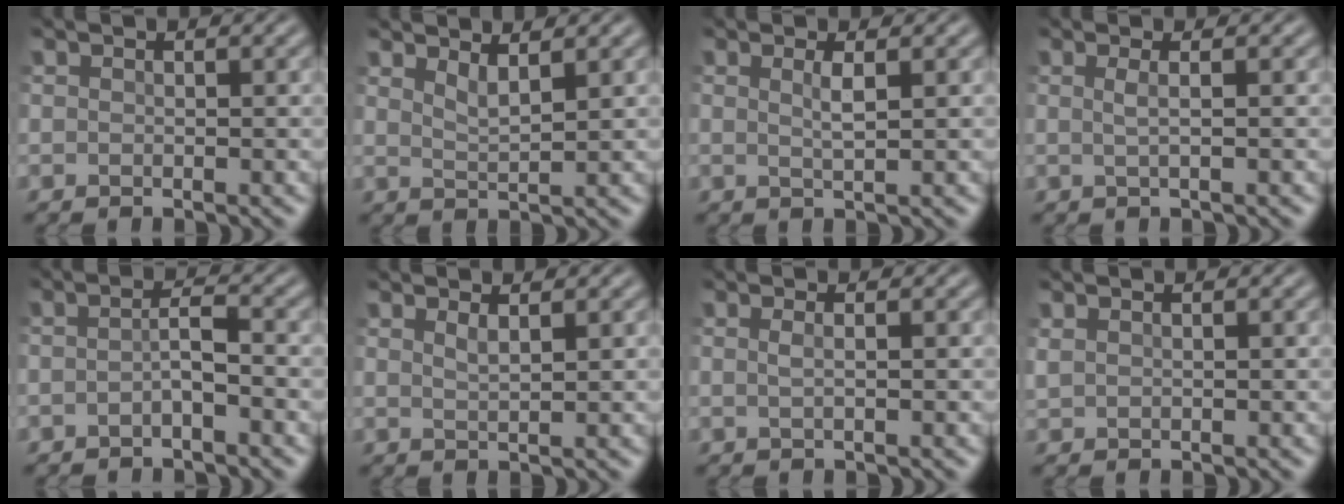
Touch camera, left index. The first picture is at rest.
{"total": 2.0, "force": [1.4, 0.5, 1.3], "torque": [-0.020, -0.005, 0.022]}
{"total": 1.5, "force": [0.3, 0.3, 1.4], "torque": [-0.025, -0.002, 0.000]}
{"total": 1.5, "force": [0.1, 0.5, 1.4], "torque": [-0.025, -0.001, -0.008]}
{"total": 1.9, "force": [-1.0, 0.3, 1.6], "torque": [-0.033, 0.002, -0.024]}
{"total": 1.2, "force": [0.7, 0.3, 0.9], "torque": [-0.014, -0.001, 0.009]}
{"total": 1.2, "force": [0.0, 0.5, 1.1], "torque": [-0.016, 0.000, -0.008]}
{"total": 0.7, "force": [0.5, 0.2, 0.4], "torque": [-0.017, 0.001, 0.013]}